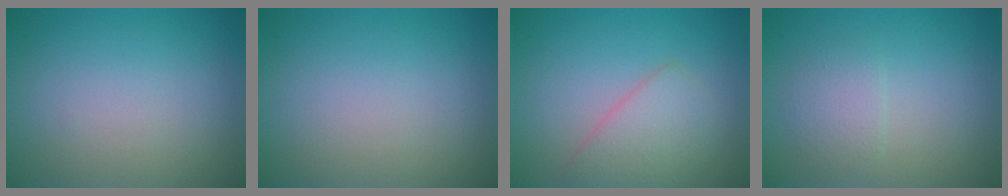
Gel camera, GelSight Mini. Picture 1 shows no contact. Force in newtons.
{"total": 0.0}
{"total": 3.1, "press": 3.1, "slide": 0.3}
{"total": 1.8, "press": 1.8, "slide": 0.1}